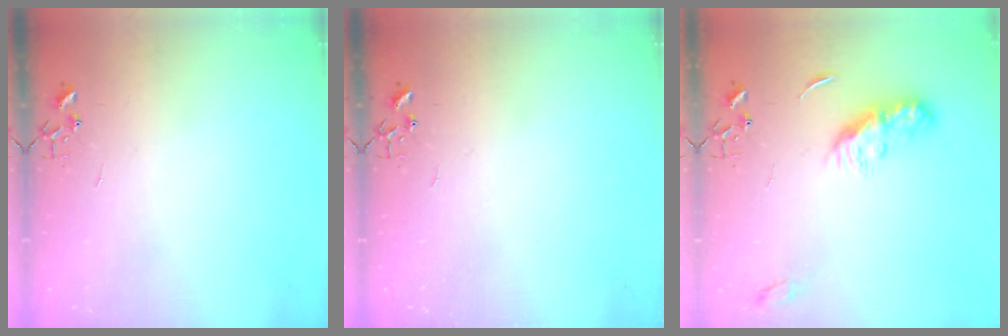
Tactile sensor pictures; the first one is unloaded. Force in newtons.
{"total": 0.0}
{"total": 9.1, "press": 9.1, "slide": 0.1}